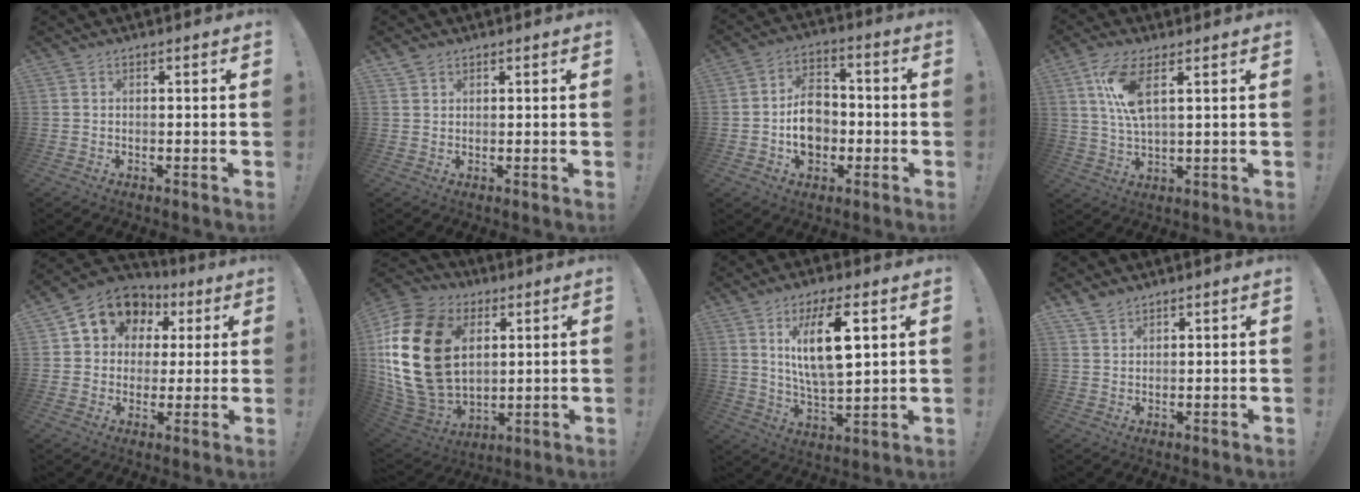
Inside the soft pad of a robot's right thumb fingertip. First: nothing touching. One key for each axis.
{"total": 1.7, "fx": 1.4, "fy": 0.9, "fz": 0.4, "tx": -0.007, "ty": -0.005, "tz": 0.026}
{"total": 11.6, "fx": -2.0, "fy": 8.9, "fz": 7.2, "tx": -0.115, "ty": 0.013, "tz": -0.032}
{"total": 10.2, "fx": 4.1, "fy": 3.5, "fz": 8.6, "tx": -0.179, "ty": -0.010, "tz": 0.075}
{"total": 11.5, "fx": 5.3, "fy": 9.2, "fz": 4.5, "tx": -0.073, "ty": -0.030, "tz": 0.102}
{"total": 27.0, "fx": 5.0, "fy": 19.2, "fz": 18.3, "tx": -0.373, "ty": -0.013, "tz": 0.104}
{"total": 13.7, "fx": 5.2, "fy": 4.3, "fz": 11.9, "tx": -0.221, "ty": -0.014, "tz": 0.077}
{"total": 3.3, "fx": 3.0, "fy": 1.0, "fz": 0.9, "tx": -0.022, "ty": -0.019, "tz": 0.058}